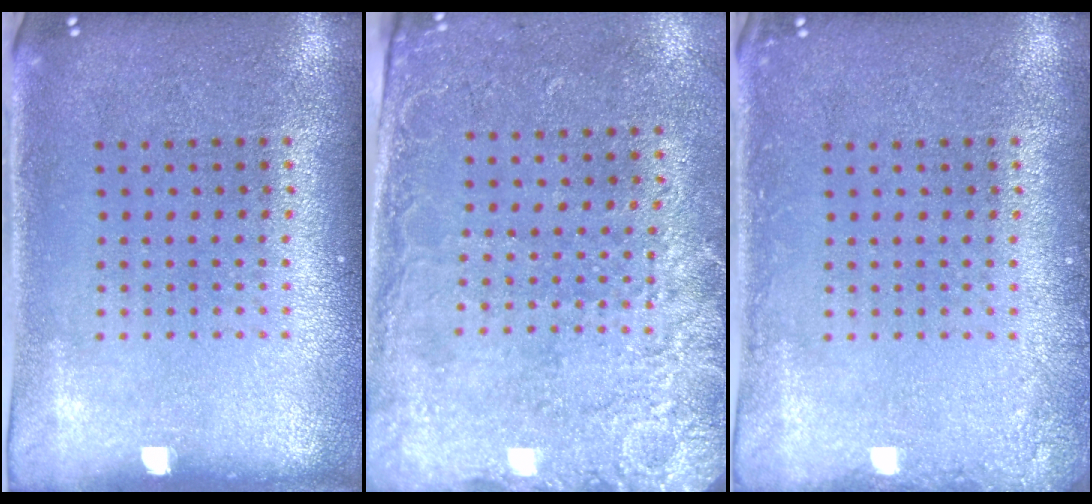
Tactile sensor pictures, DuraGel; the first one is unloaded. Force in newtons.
{"total": 2.5, "press": 2.0, "slide": 1.5}
{"total": 1.2, "press": 1.2, "slide": 0.2}